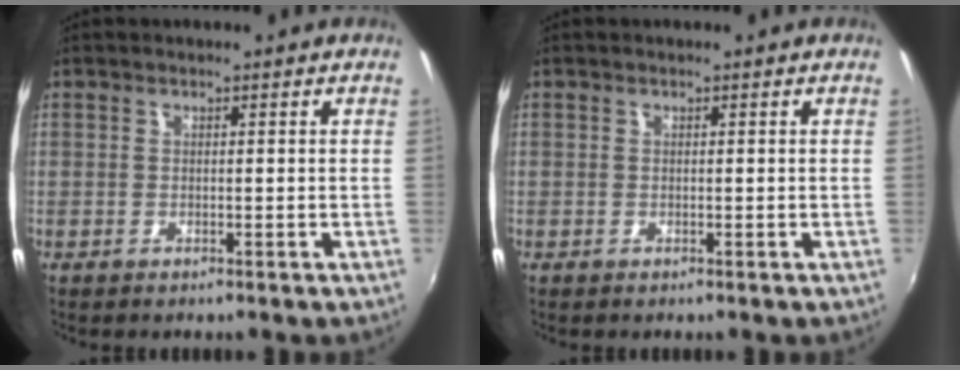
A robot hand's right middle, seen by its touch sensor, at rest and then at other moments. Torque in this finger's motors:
{"motor_torque": [0.42, -0.69, -0.04, 0.00]}